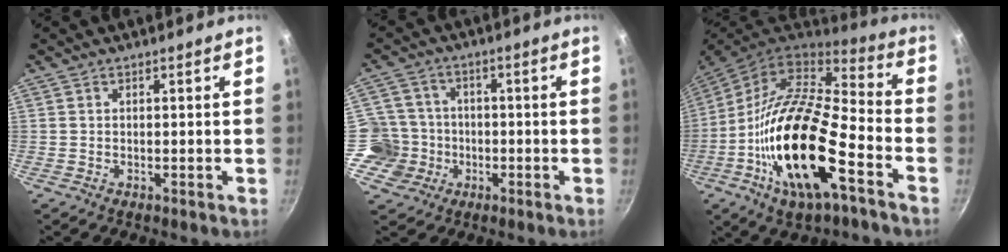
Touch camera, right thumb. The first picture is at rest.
{"total": 8.0, "force": [-2.1, 7.7, 1.0], "torque": [0.018, 0.029, -0.046]}
{"total": 25.0, "force": [-8.3, 9.5, 21.5], "torque": [-0.390, 0.028, -0.165]}